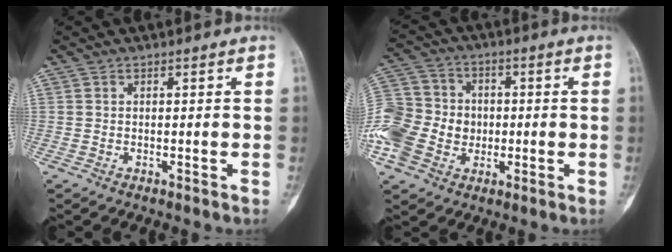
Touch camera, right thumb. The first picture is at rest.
{"total": 17.5, "force": [-3.0, 14.6, 9.1], "torque": [-0.195, 0.027, -0.053]}